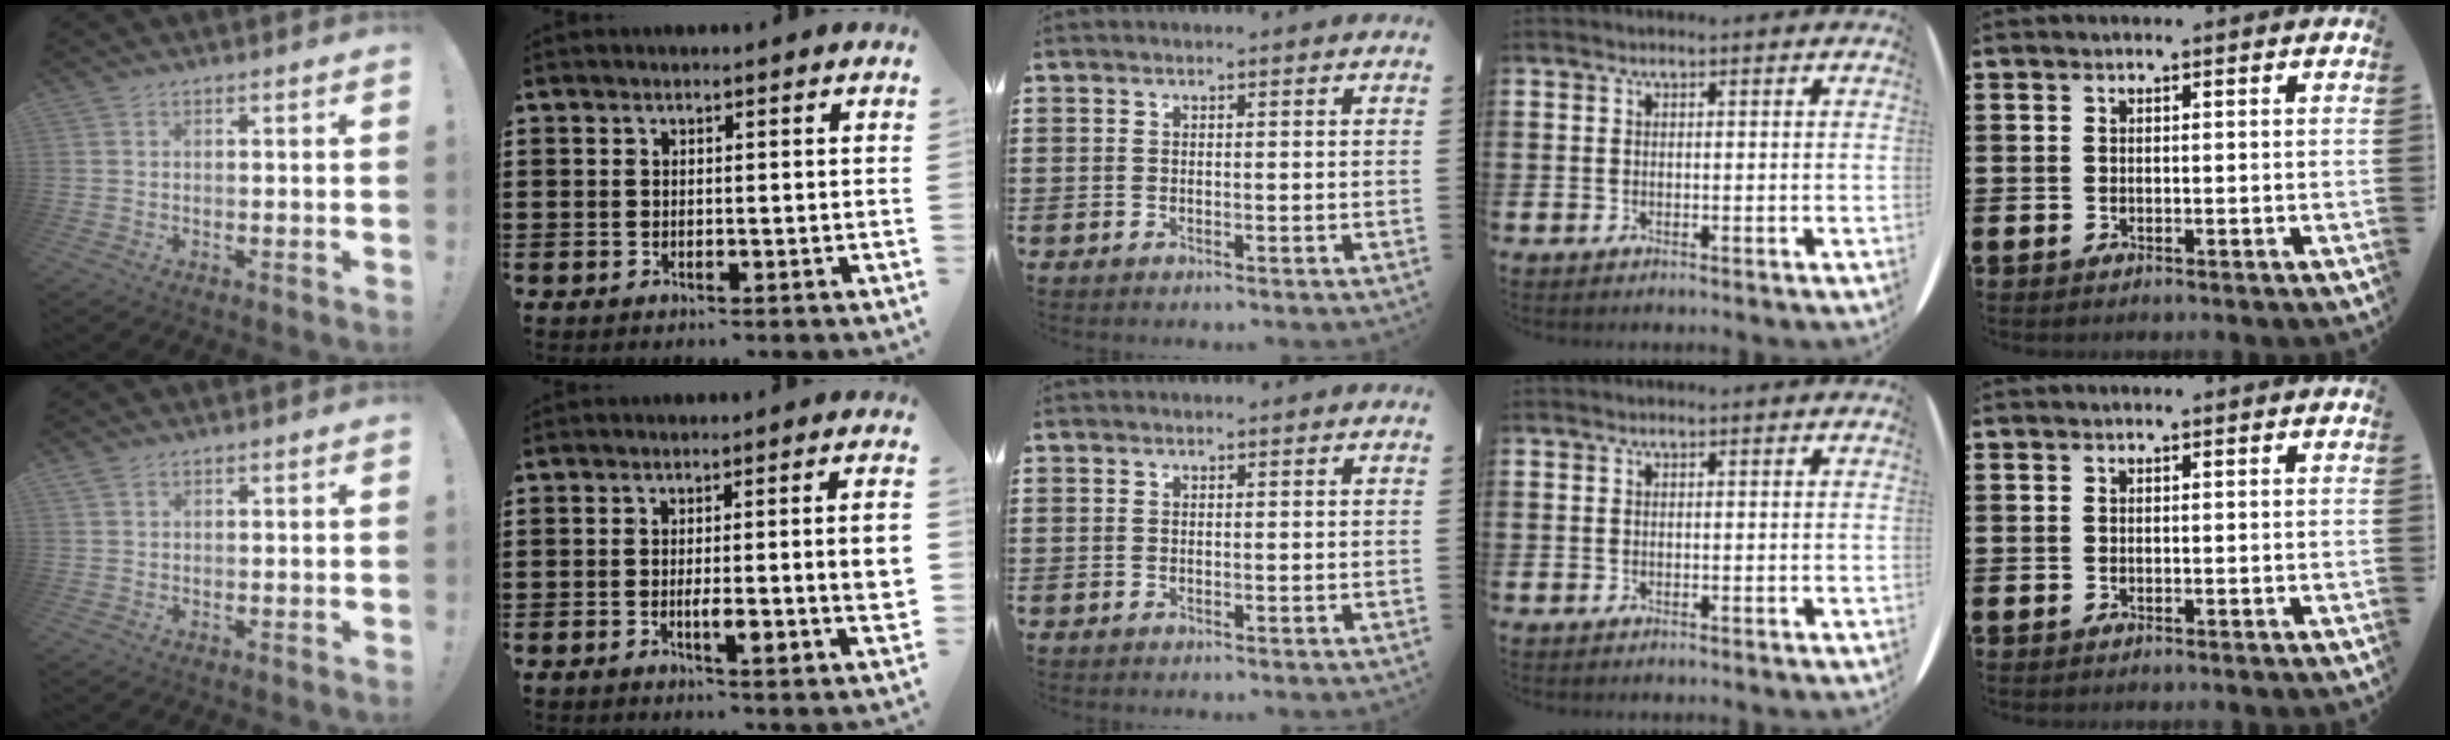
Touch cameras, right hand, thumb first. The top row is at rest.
{"thumb": {"total": 1.0, "force": [0.7, 0.4, 0.6], "torque": [-0.013, 0.001, 0.013]}, "index": {"total": 5.6, "force": [-0.8, 0.7, 5.5], "torque": [-0.091, -0.002, -0.014]}}